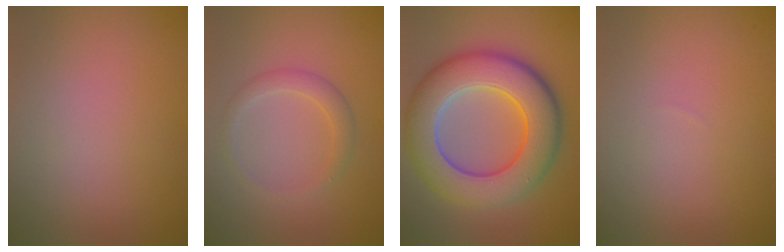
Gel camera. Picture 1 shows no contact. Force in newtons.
{"total": 2.0, "press": 2.0, "slide": 0.1}
{"total": 11.3, "press": 11.3, "slide": 0.7}
{"total": 0.0}